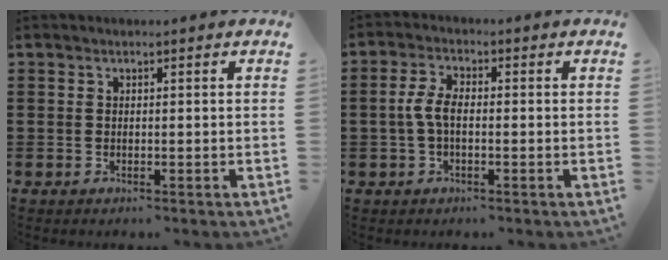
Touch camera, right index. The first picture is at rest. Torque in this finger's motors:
{"motor_torque": [0.79, -0.39, 0.21, 0.12]}